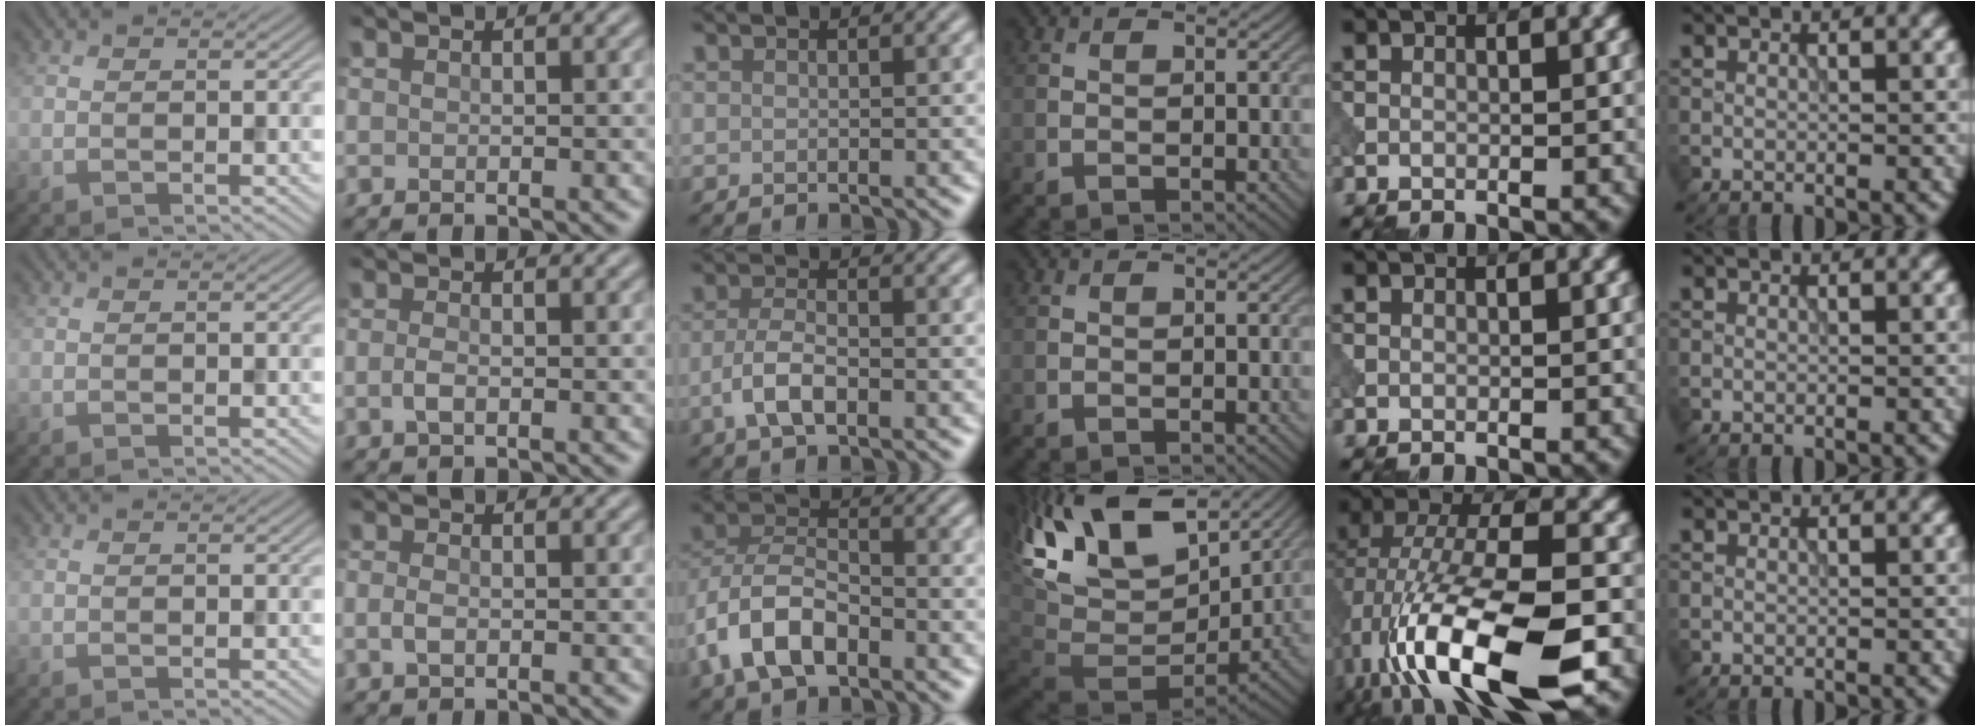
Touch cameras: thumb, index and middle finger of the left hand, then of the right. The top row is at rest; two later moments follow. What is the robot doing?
{"motion": "extract", "object": "peg toy"}